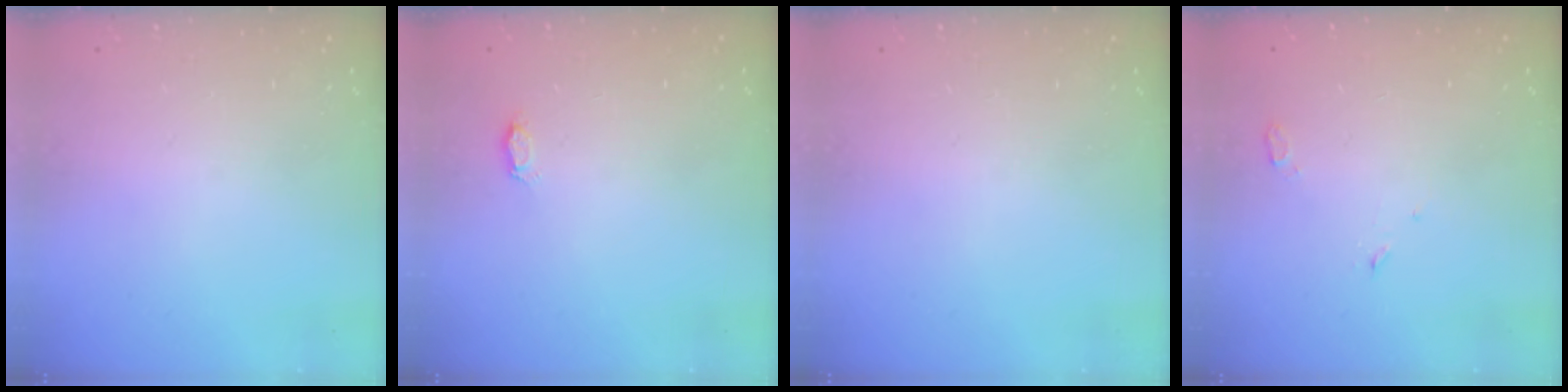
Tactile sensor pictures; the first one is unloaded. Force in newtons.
{"total": 3.1, "press": 3.1, "slide": 0.3}
{"total": 0.0}
{"total": 2.8, "press": 2.7, "slide": 0.7}